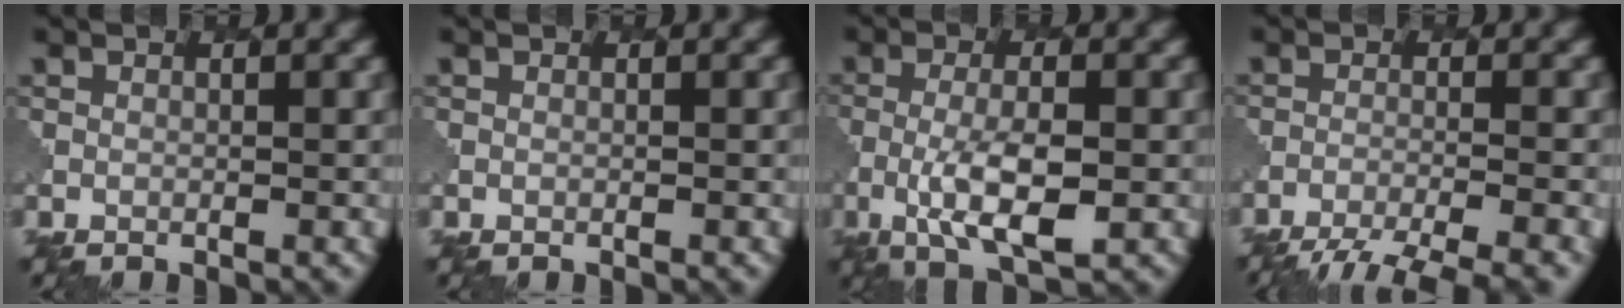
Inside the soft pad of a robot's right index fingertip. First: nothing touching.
{"total": 0.0}
{"total": 5.5, "force": [-1.3, 2.0, 5.0], "torque": [-0.099, -0.007, -0.021]}
{"total": 6.1, "force": [-5.1, 1.1, 3.3], "torque": [-0.054, -0.018, -0.079]}